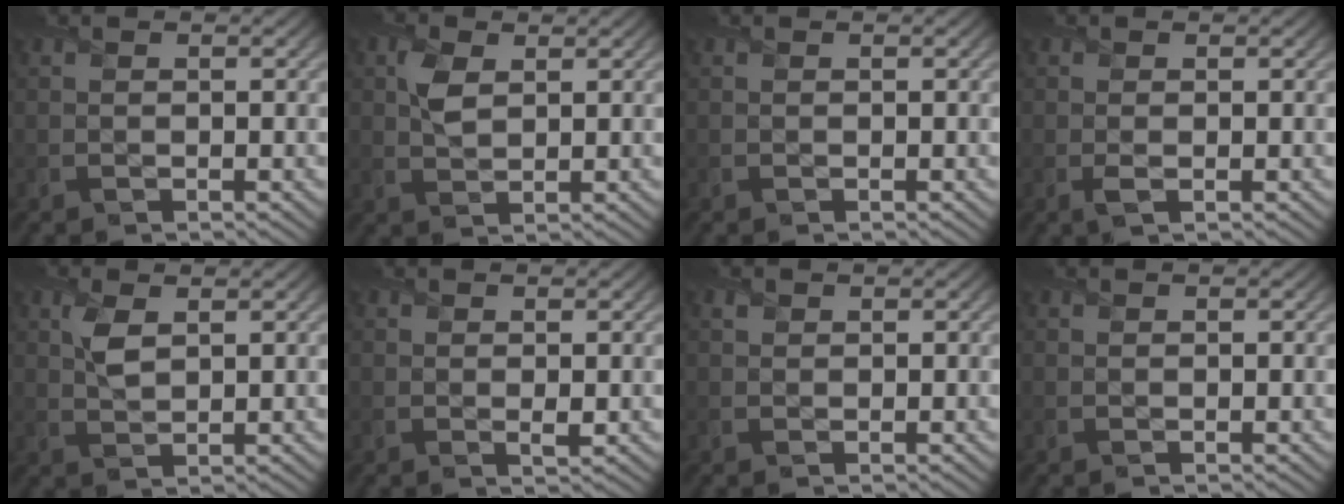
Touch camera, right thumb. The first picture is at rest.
{"total": 3.3, "force": [1.2, 2.0, 2.4], "torque": [-0.058, 0.004, 0.022]}
{"total": 0.0}
{"total": 1.1, "force": [-0.1, 0.5, 0.9], "torque": [-0.023, -0.003, -0.005]}
{"total": 3.1, "force": [1.3, 1.5, 2.3], "torque": [-0.058, 0.002, 0.027]}
{"total": 1.0, "force": [0.3, 0.5, 0.8], "torque": [-0.015, -0.007, 0.003]}
{"total": 0.8, "force": [0.4, 0.6, 0.2], "torque": [-0.004, -0.003, 0.008]}
{"total": 0.0}